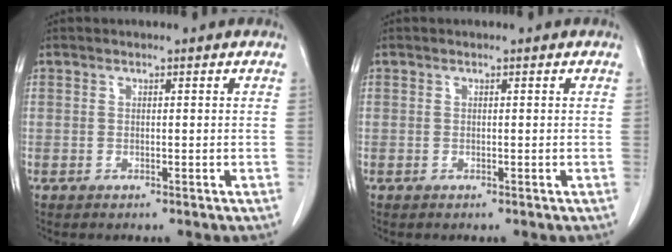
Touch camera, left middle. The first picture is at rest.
{"total": 0.0}